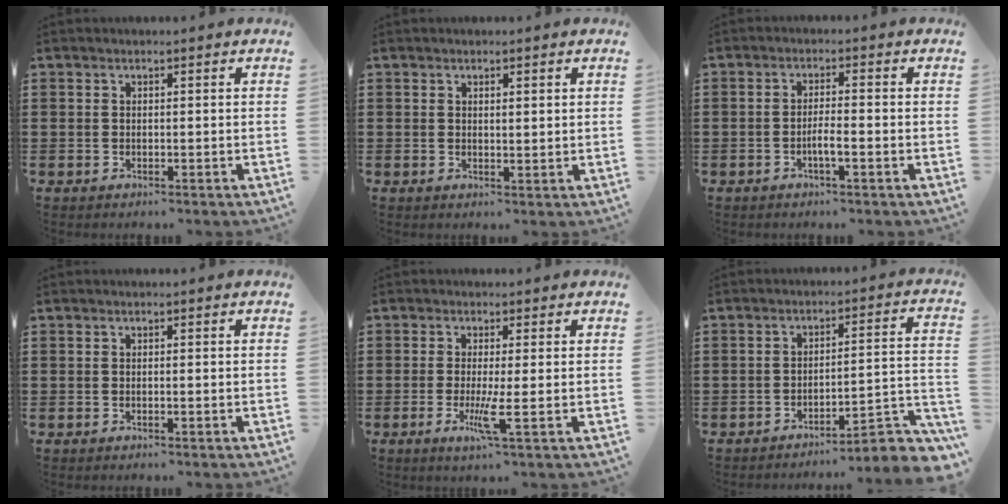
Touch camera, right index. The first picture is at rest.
{"total": 1.0, "force": [0.7, 0.3, 0.6], "torque": [-0.012, 0.003, 0.013]}
{"total": 2.5, "force": [-1.2, 0.1, 2.2], "torque": [-0.039, -0.001, -0.023]}
{"total": 0.0}
{"total": 4.6, "force": [-1.0, 0.0, 4.5], "torque": [-0.093, -0.022, -0.022]}
{"total": 5.0, "force": [-4.1, 0.6, 2.9], "torque": [-0.047, -0.017, -0.082]}